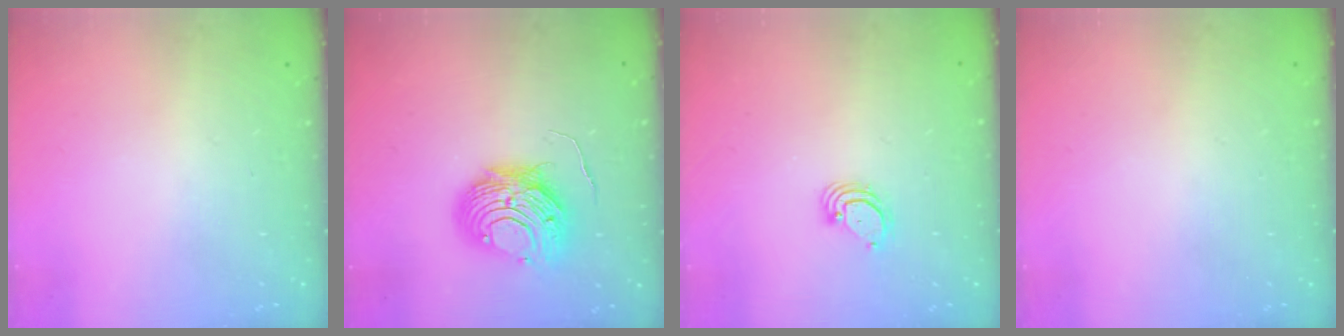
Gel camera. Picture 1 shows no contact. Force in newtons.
{"total": 10.1, "press": 10.0, "slide": 1.0}
{"total": 3.9, "press": 3.9, "slide": 0.2}
{"total": 0.0}